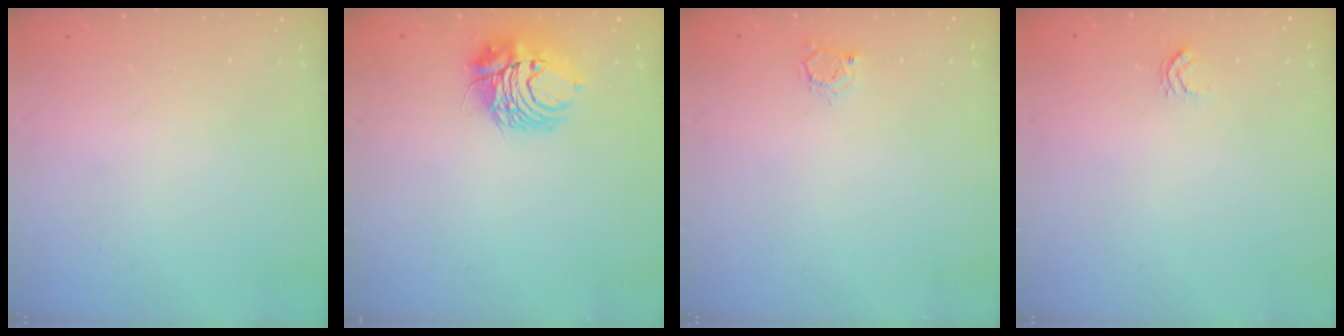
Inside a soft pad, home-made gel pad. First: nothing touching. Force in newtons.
{"total": 9.7, "press": 9.7, "slide": 0.5}
{"total": 2.9, "press": 2.9, "slide": 0.4}
{"total": 2.6, "press": 2.6, "slide": 0.2}